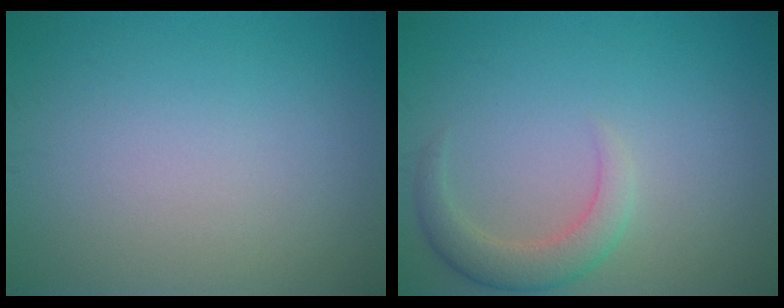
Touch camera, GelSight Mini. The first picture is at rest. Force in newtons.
{"total": 2.9, "press": 2.9, "slide": 0.4}